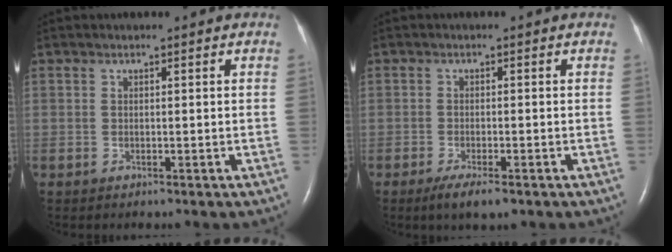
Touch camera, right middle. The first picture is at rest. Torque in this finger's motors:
{"motor_torque": [0.49, -0.32, 0.02, 0.03]}